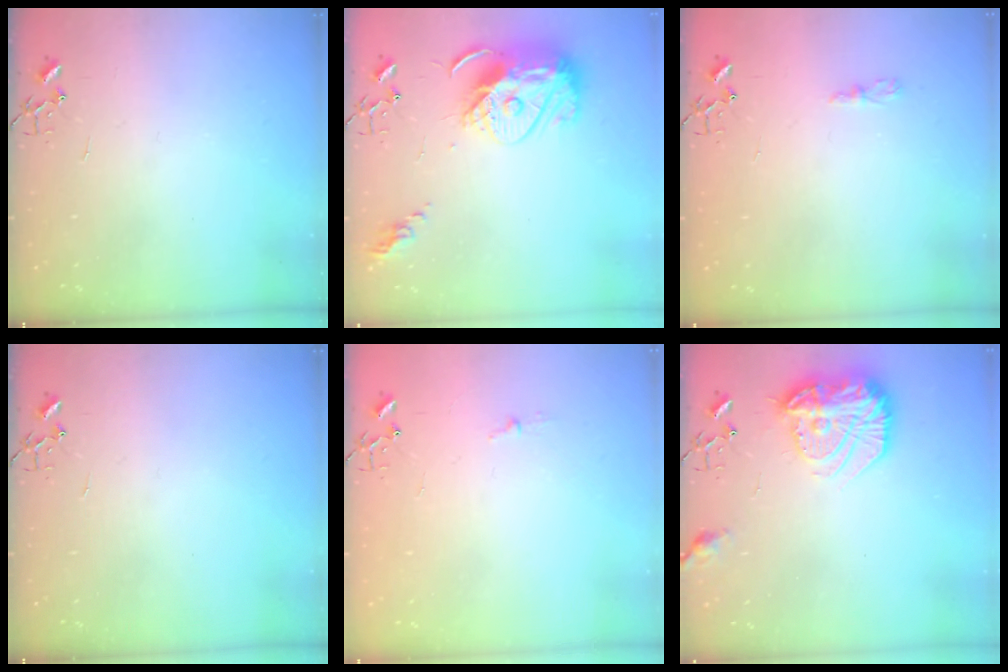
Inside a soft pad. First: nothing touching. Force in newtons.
{"total": 15.1, "press": 15.0, "slide": 1.1}
{"total": 3.5, "press": 3.5, "slide": 0.5}
{"total": 0.0}
{"total": 3.1, "press": 3.1, "slide": 0.4}
{"total": 18.4, "press": 18.3, "slide": 1.4}